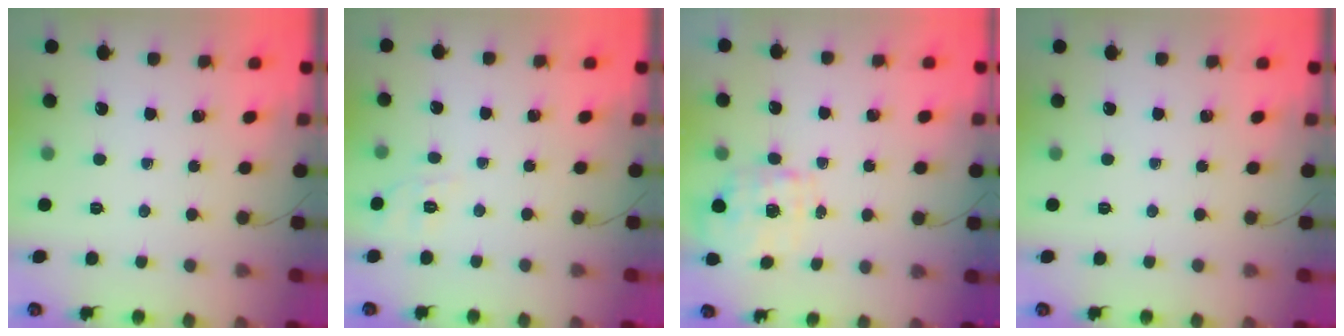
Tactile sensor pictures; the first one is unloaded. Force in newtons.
{"total": 5.8, "press": 5.4, "slide": 2.2}
{"total": 1.7, "press": 1.6, "slide": 0.5}
{"total": 0.0}